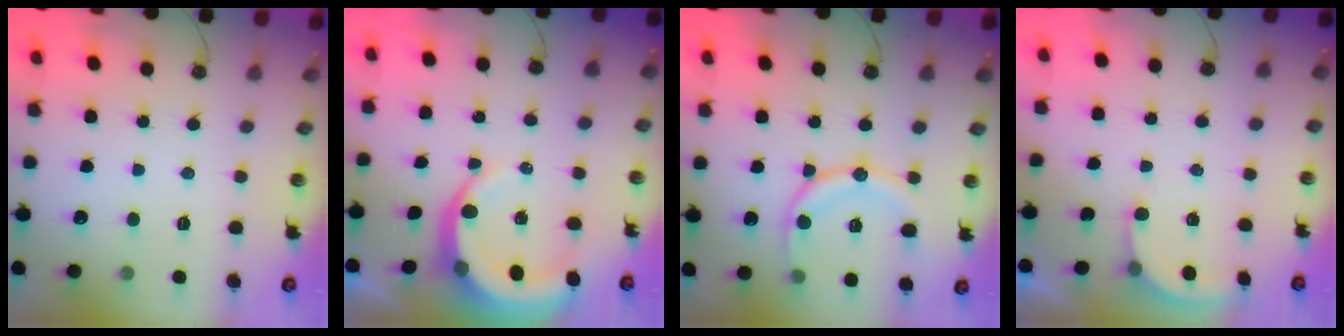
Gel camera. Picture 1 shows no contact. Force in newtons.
{"total": 7.7, "press": 7.6, "slide": 1.0}
{"total": 13.4, "press": 13.3, "slide": 1.5}
{"total": 2.4, "press": 2.4, "slide": 0.3}